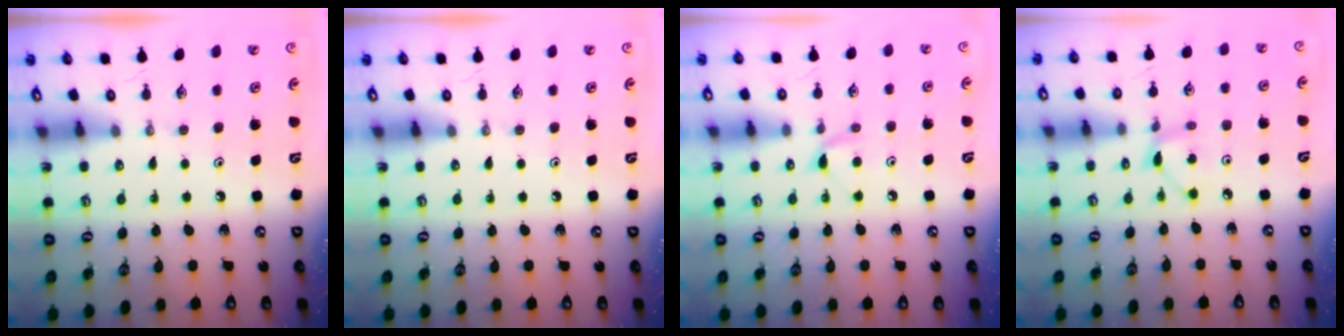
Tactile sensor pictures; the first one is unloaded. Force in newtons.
{"total": 0.0}
{"total": 4.9, "press": 4.9, "slide": 0.6}
{"total": 4.0, "press": 3.9, "slide": 0.6}